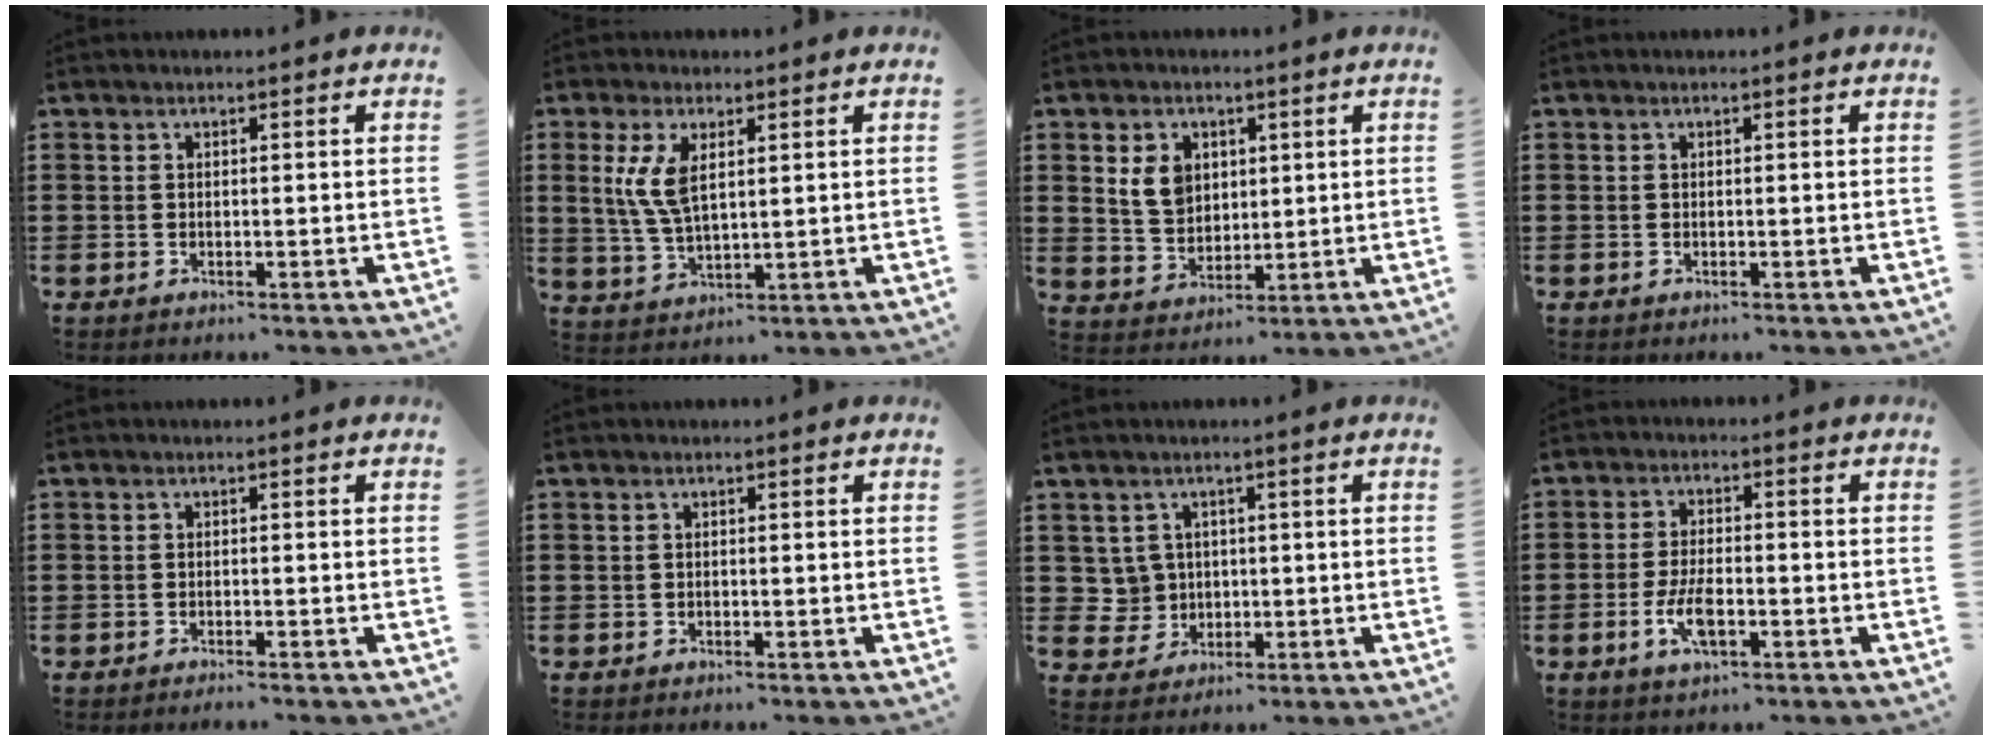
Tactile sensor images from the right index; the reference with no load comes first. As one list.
[{"total": 6.6, "force": [2.1, 2.9, 5.5], "torque": [-0.130, 0.000, 0.033]}, {"total": 6.0, "force": [2.0, 4.7, 3.0], "torque": [-0.070, 0.011, 0.035]}, {"total": 0.0}, {"total": 0.8, "force": [-0.7, -0.1, 0.2], "torque": [-0.005, -0.001, -0.015]}, {"total": 0.0}, {"total": 3.4, "force": [0.6, 3.3, 0.5], "torque": [-0.030, 0.008, 0.011]}, {"total": 5.2, "force": [-1.8, 2.1, 4.4], "torque": [-0.102, -0.006, -0.037]}]